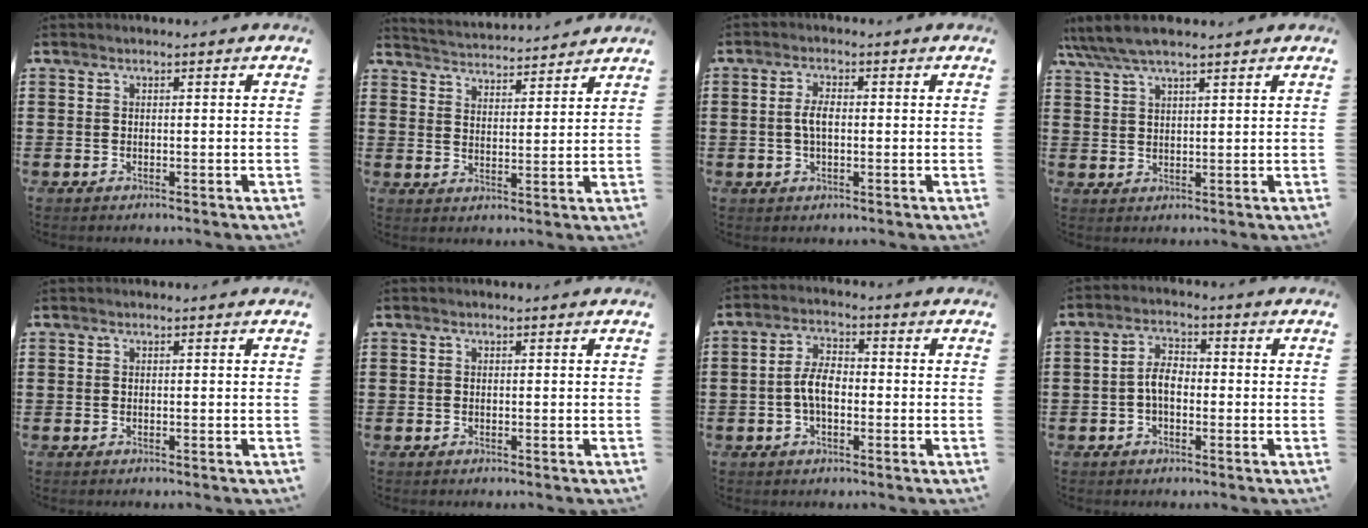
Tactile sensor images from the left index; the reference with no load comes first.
{"total": 3.4, "force": [3.3, -0.1, -0.3], "torque": [-0.011, -0.022, 0.056]}
{"total": 3.3, "force": [0.1, 1.4, 3.0], "torque": [-0.067, 0.001, -0.002]}
{"total": 4.6, "force": [3.7, 0.9, 2.5], "torque": [-0.057, -0.002, 0.068]}
{"total": 0.0}
{"total": 0.0}
{"total": 5.2, "force": [-0.9, 2.6, 4.4], "torque": [-0.101, 0.003, -0.023]}
{"total": 4.2, "force": [-0.7, 2.2, 3.6], "torque": [-0.079, 0.004, -0.019]}